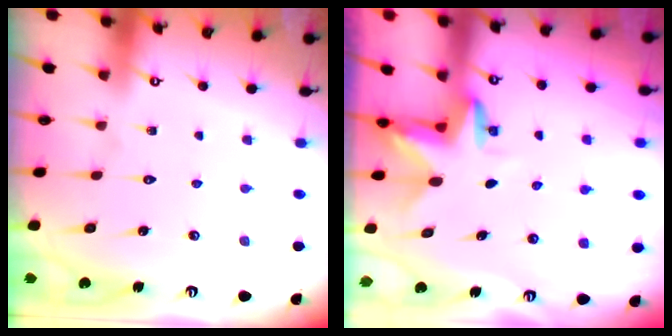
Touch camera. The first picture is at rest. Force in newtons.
{"total": 3.2, "press": 3.2, "slide": 0.1}